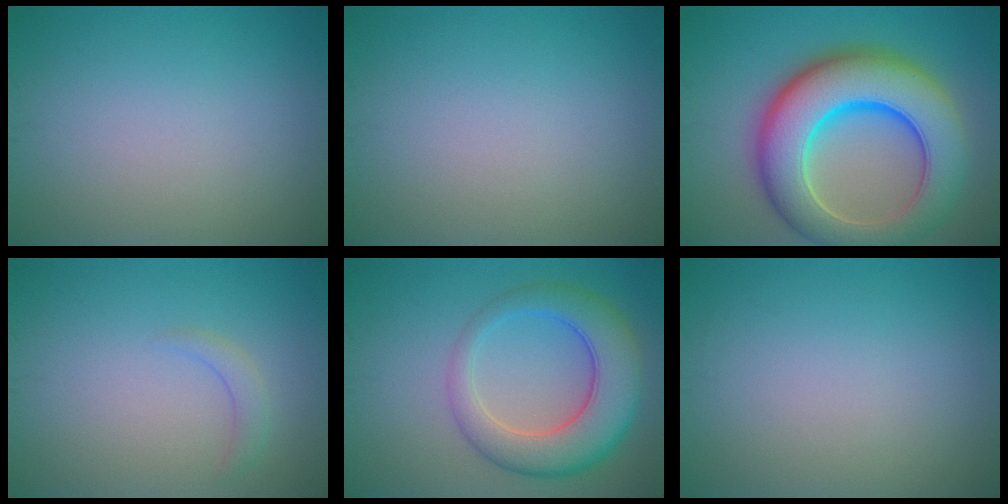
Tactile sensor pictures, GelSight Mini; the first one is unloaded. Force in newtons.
{"total": 0.0}
{"total": 12.5, "press": 12.5, "slide": 0.4}
{"total": 1.4, "press": 1.3, "slide": 0.3}
{"total": 7.5, "press": 7.5, "slide": 0.2}
{"total": 0.0}